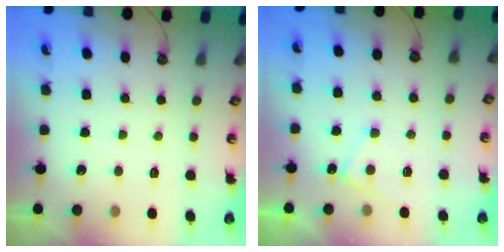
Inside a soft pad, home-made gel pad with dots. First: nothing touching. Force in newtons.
{"total": 2.6, "press": 2.5, "slide": 0.3}